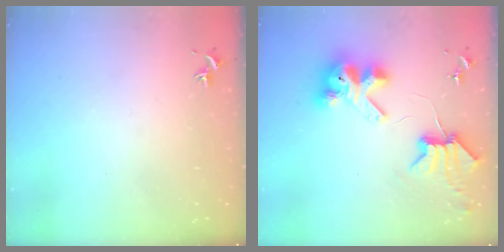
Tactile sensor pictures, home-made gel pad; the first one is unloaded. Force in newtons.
{"total": 9.1, "press": 9.1, "slide": 1.1}